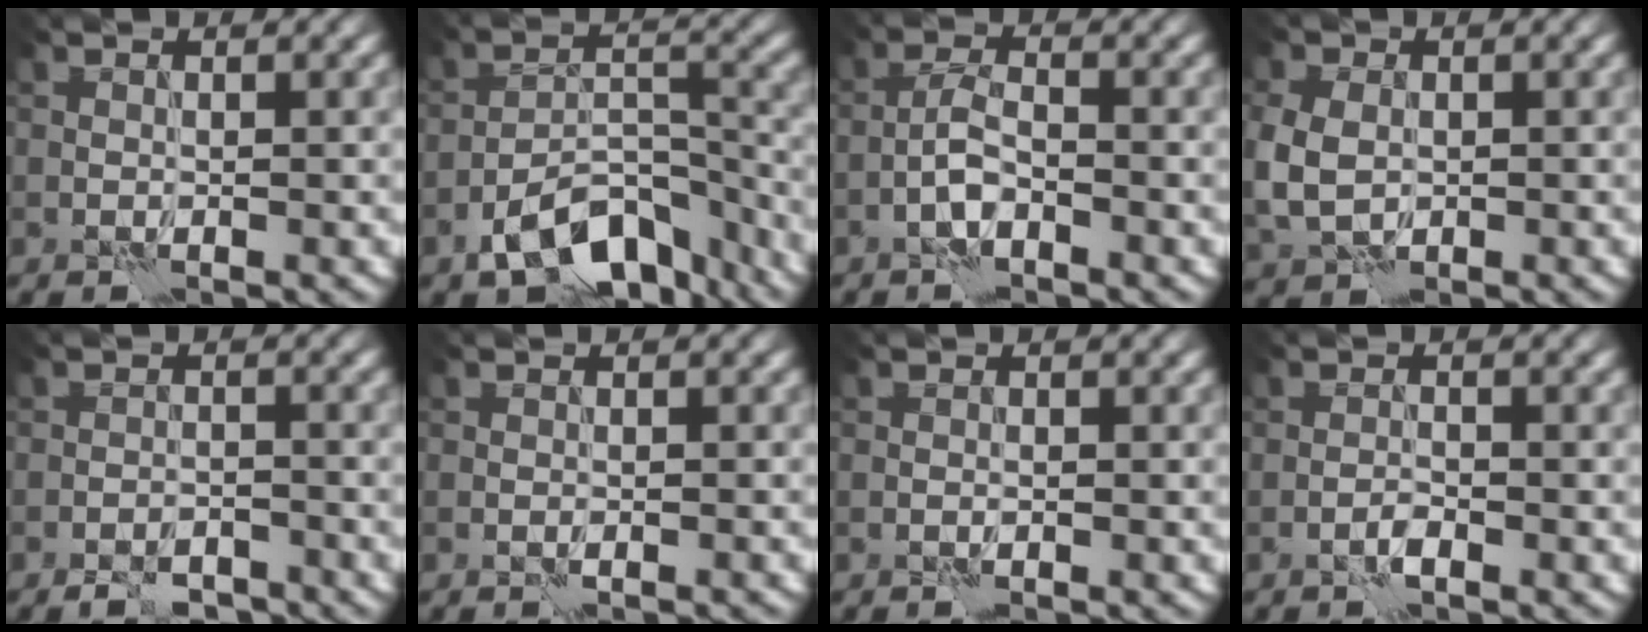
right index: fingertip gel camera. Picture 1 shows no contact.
{"total": 8.5, "force": [-5.7, 3.9, 5.0], "torque": [-0.072, -0.004, -0.100]}
{"total": 2.1, "force": [-1.2, 0.5, 1.7], "torque": [-0.037, 0.007, -0.030]}
{"total": 4.5, "force": [-0.3, 3.4, 2.9], "torque": [-0.082, -0.008, -0.005]}
{"total": 3.2, "force": [-2.6, 1.1, 1.4], "torque": [-0.020, 0.004, -0.044]}
{"total": 0.8, "force": [-0.7, 0.0, 0.5], "torque": [-0.006, 0.000, -0.010]}
{"total": 0.0}
{"total": 0.9, "force": [-0.6, 0.1, 0.7], "torque": [-0.014, 0.004, -0.015]}